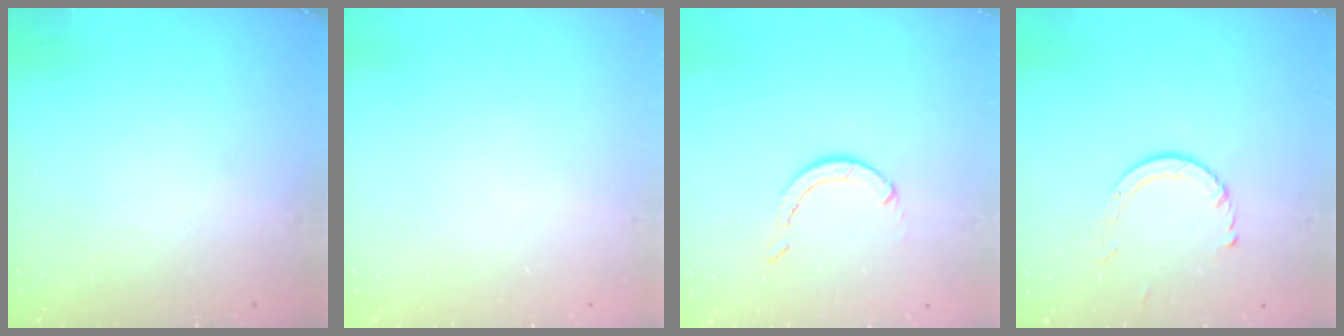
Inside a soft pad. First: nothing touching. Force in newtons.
{"total": 0.0}
{"total": 2.9, "press": 2.9, "slide": 0.1}
{"total": 4.6, "press": 4.5, "slide": 0.5}